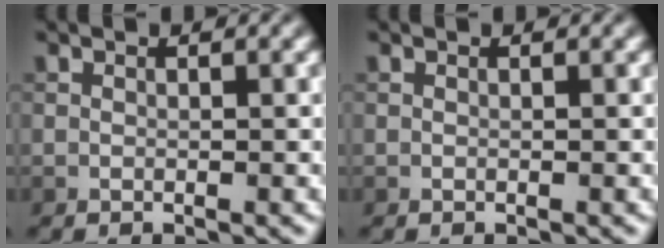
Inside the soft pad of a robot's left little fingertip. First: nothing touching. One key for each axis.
{"total": 0.0}